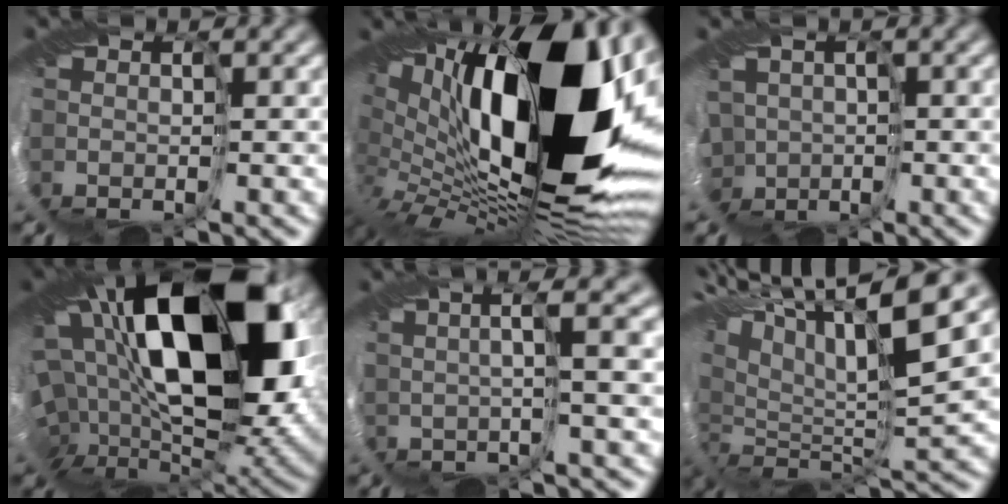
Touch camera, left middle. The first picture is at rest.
{"total": 17.5, "force": [4.3, 9.3, 14.2], "torque": [-0.267, 0.007, 0.076]}
{"total": 4.6, "force": [-0.7, 3.9, 2.3], "torque": [-0.041, -0.010, -0.011]}
{"total": 16.8, "force": [4.2, 10.1, 12.8], "torque": [-0.232, -0.023, 0.093]}
{"total": 4.4, "force": [1.8, 0.4, 4.0], "torque": [-0.034, 0.027, 0.024]}
{"total": 13.0, "force": [7.9, 3.1, 9.8], "torque": [-0.218, 0.037, 0.141]}